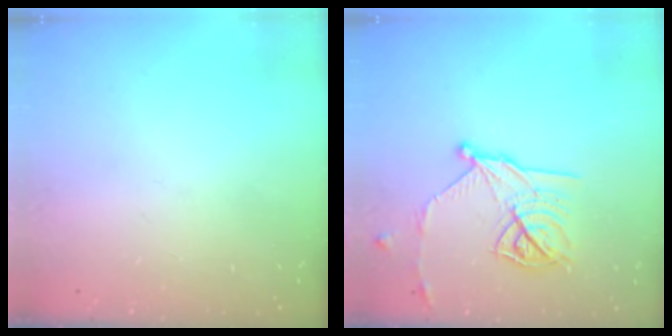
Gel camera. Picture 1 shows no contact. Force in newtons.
{"total": 14.7, "press": 14.7, "slide": 0.6}